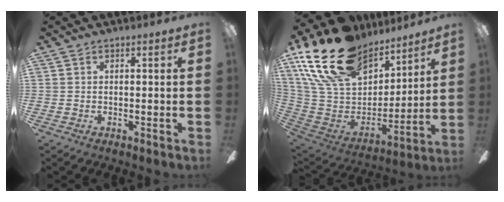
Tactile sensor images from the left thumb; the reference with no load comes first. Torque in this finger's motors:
{"motor_torque": [0.93, 0.25, 1.30, -1.47, 0.53]}